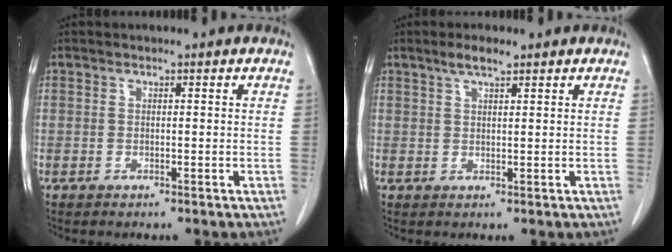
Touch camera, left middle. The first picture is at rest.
{"total": 2.7, "force": [2.0, 0.6, 1.8], "torque": [-0.038, 0.006, 0.037]}